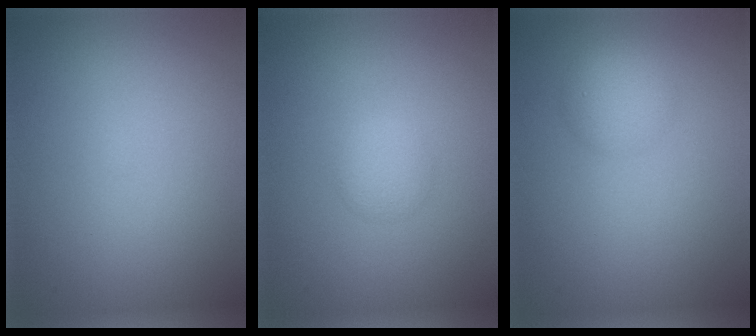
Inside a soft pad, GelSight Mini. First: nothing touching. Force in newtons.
{"total": 1.5, "press": 1.5, "slide": 0.1}
{"total": 2.6, "press": 2.6, "slide": 0.0}